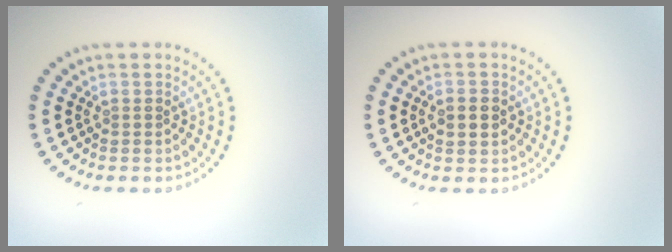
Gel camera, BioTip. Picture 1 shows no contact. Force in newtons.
{"total": 2.4, "press": 2.4, "slide": 0.2}